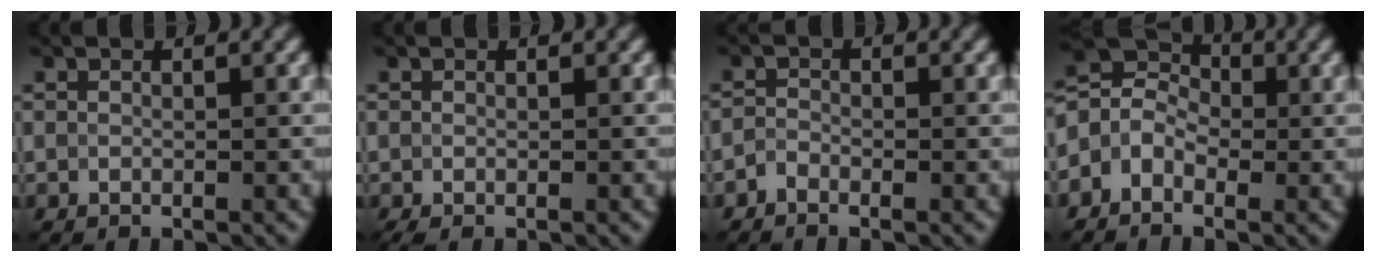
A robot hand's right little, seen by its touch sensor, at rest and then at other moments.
{"total": 0.6, "force": [-0.3, 0.2, 0.5], "torque": [-0.011, -0.005, -0.005]}
{"total": 1.0, "force": [-0.8, 0.4, 0.3], "torque": [-0.006, 0.003, -0.020]}
{"total": 3.9, "force": [-1.2, 3.2, 2.0], "torque": [-0.038, 0.015, -0.031]}